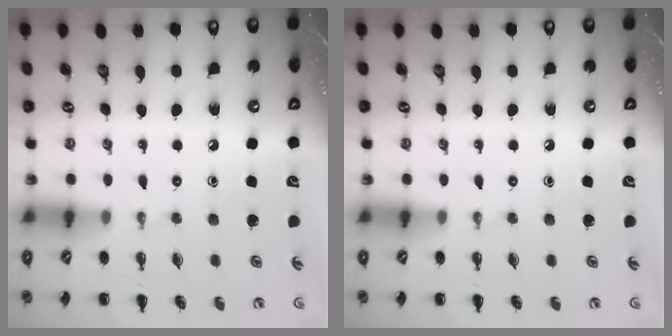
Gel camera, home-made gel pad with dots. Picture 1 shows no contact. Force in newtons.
{"total": 0.0}